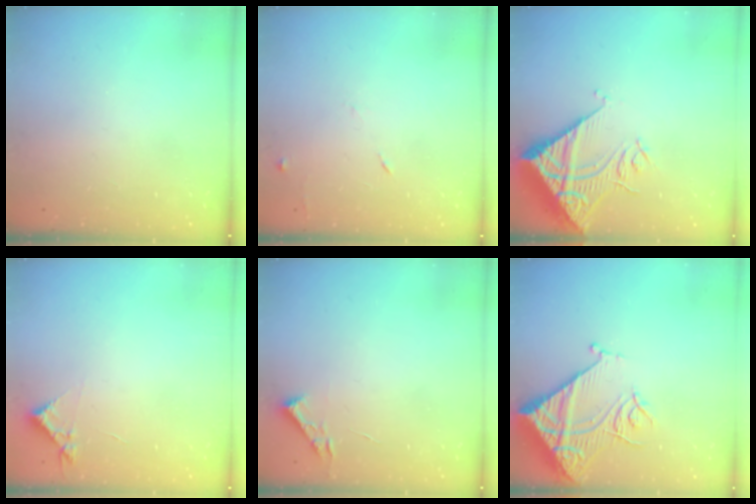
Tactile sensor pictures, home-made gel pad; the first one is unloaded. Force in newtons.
{"total": 5.2, "press": 5.1, "slide": 0.6}
{"total": 13.5, "press": 13.4, "slide": 1.7}
{"total": 4.1, "press": 4.1, "slide": 0.5}
{"total": 2.7, "press": 2.7, "slide": 0.4}
{"total": 15.5, "press": 15.3, "slide": 1.9}